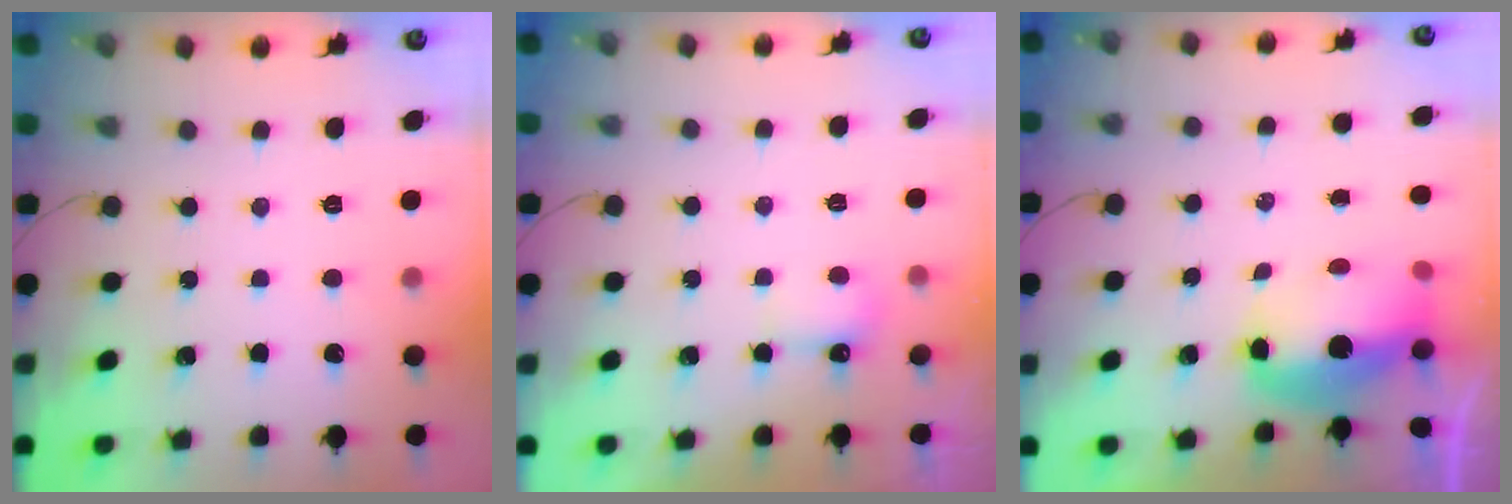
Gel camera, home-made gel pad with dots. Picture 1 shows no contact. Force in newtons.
{"total": 4.0, "press": 3.9, "slide": 0.8}
{"total": 8.6, "press": 8.5, "slide": 1.0}